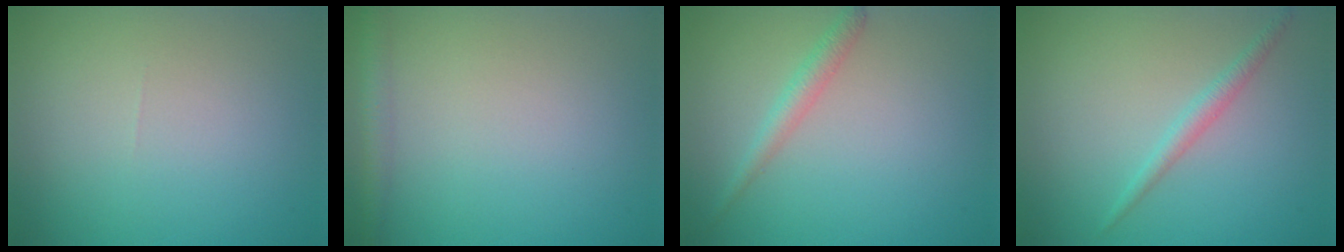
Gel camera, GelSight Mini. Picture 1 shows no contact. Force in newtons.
{"total": 2.1, "press": 2.1, "slide": 0.1}
{"total": 1.8, "press": 1.8, "slide": 0.0}
{"total": 1.5, "press": 1.5, "slide": 0.0}